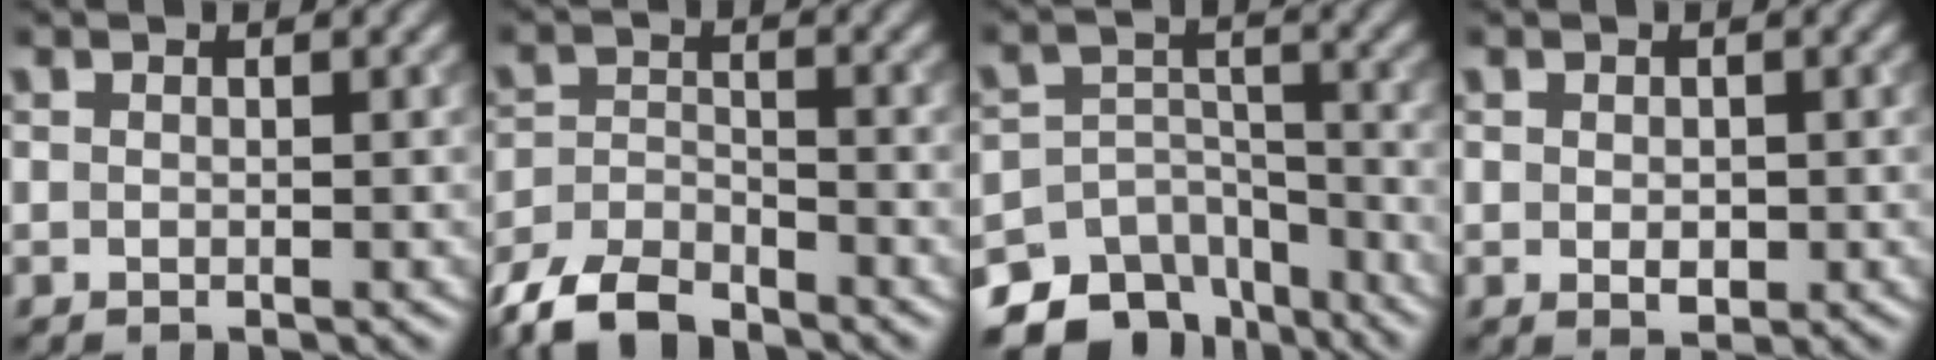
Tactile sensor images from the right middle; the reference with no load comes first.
{"total": 6.0, "force": [-5.2, 2.0, 2.2], "torque": [-0.039, -0.007, -0.106]}
{"total": 10.7, "force": [-8.5, 5.9, 2.7], "torque": [-0.033, 0.000, -0.123]}
{"total": 1.5, "force": [-0.2, 1.0, 1.1], "torque": [-0.016, -0.005, 0.000]}